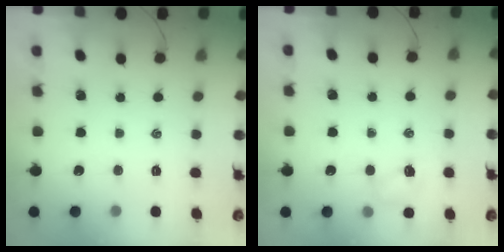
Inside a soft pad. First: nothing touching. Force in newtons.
{"total": 5.3, "press": 5.1, "slide": 1.3}